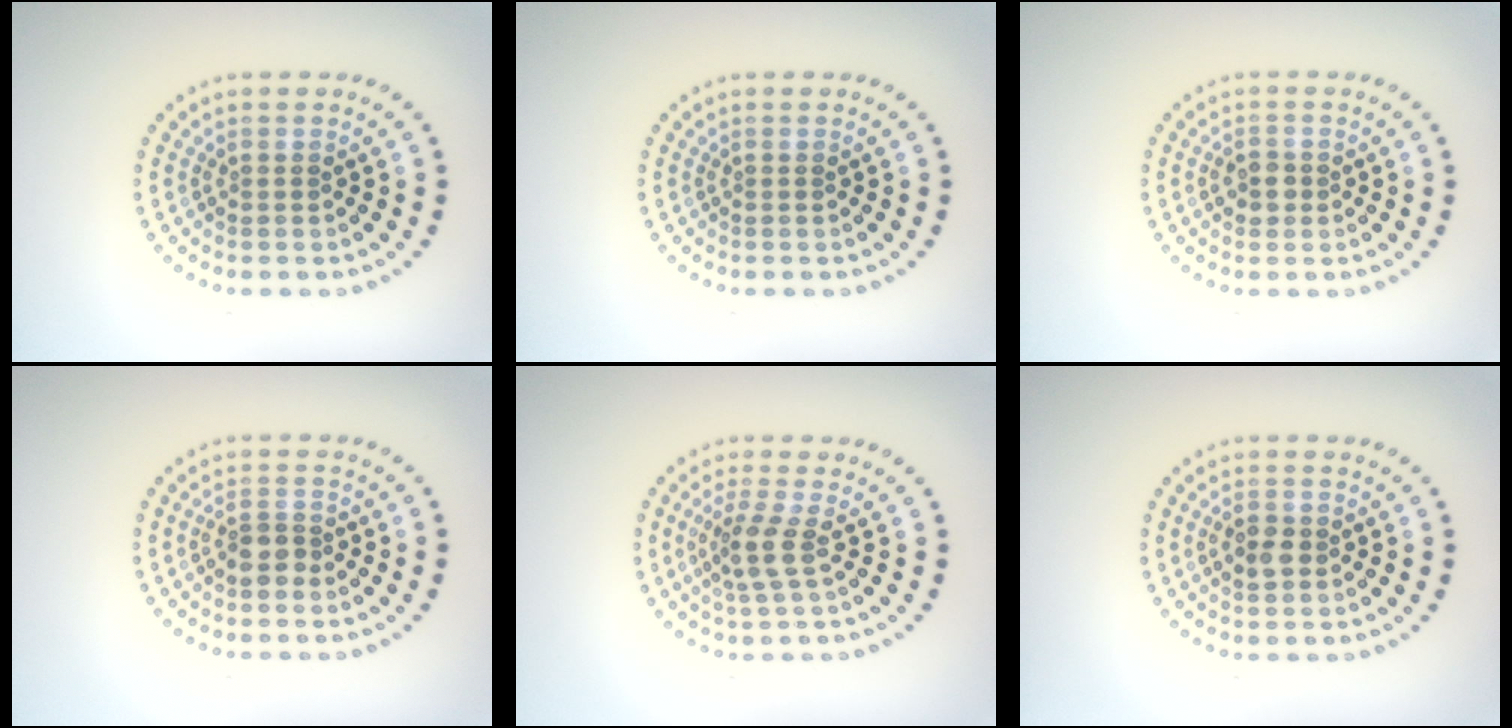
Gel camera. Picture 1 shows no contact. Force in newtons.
{"total": 0.0}
{"total": 1.6, "press": 1.6, "slide": 0.5}
{"total": 2.0, "press": 1.7, "slide": 1.1}
{"total": 2.6, "press": 2.0, "slide": 1.6}
{"total": 1.9, "press": 1.8, "slide": 0.3}